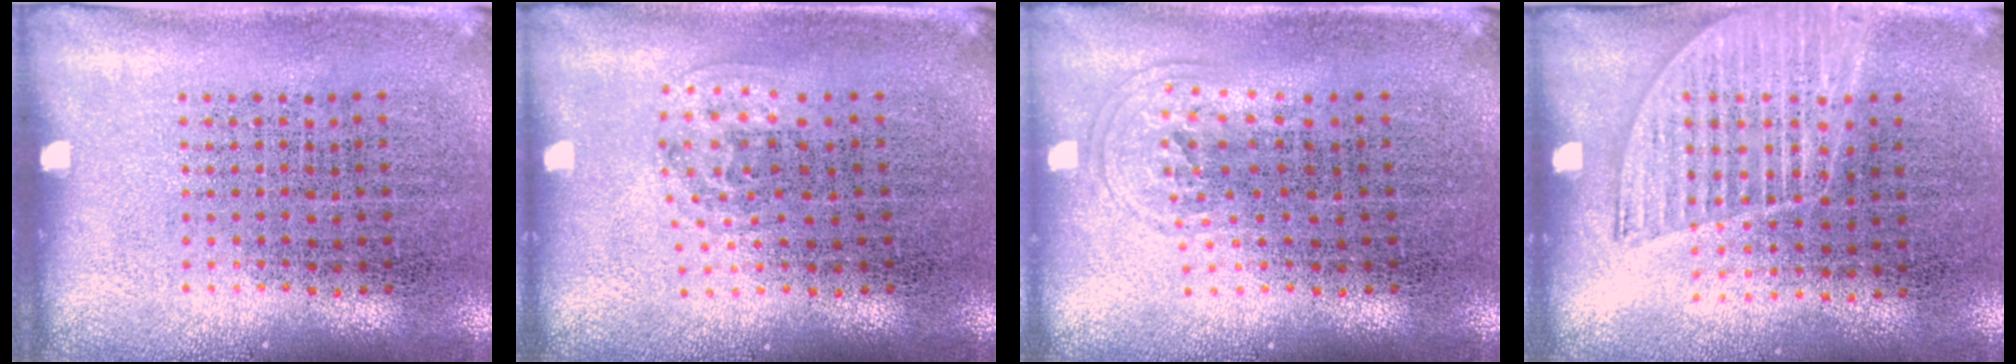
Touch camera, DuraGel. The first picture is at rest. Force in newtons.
{"total": 0.9, "press": 0.6, "slide": 0.7}
{"total": 0.9, "press": 0.6, "slide": 0.7}
{"total": 1.4, "press": 1.2, "slide": 0.6}